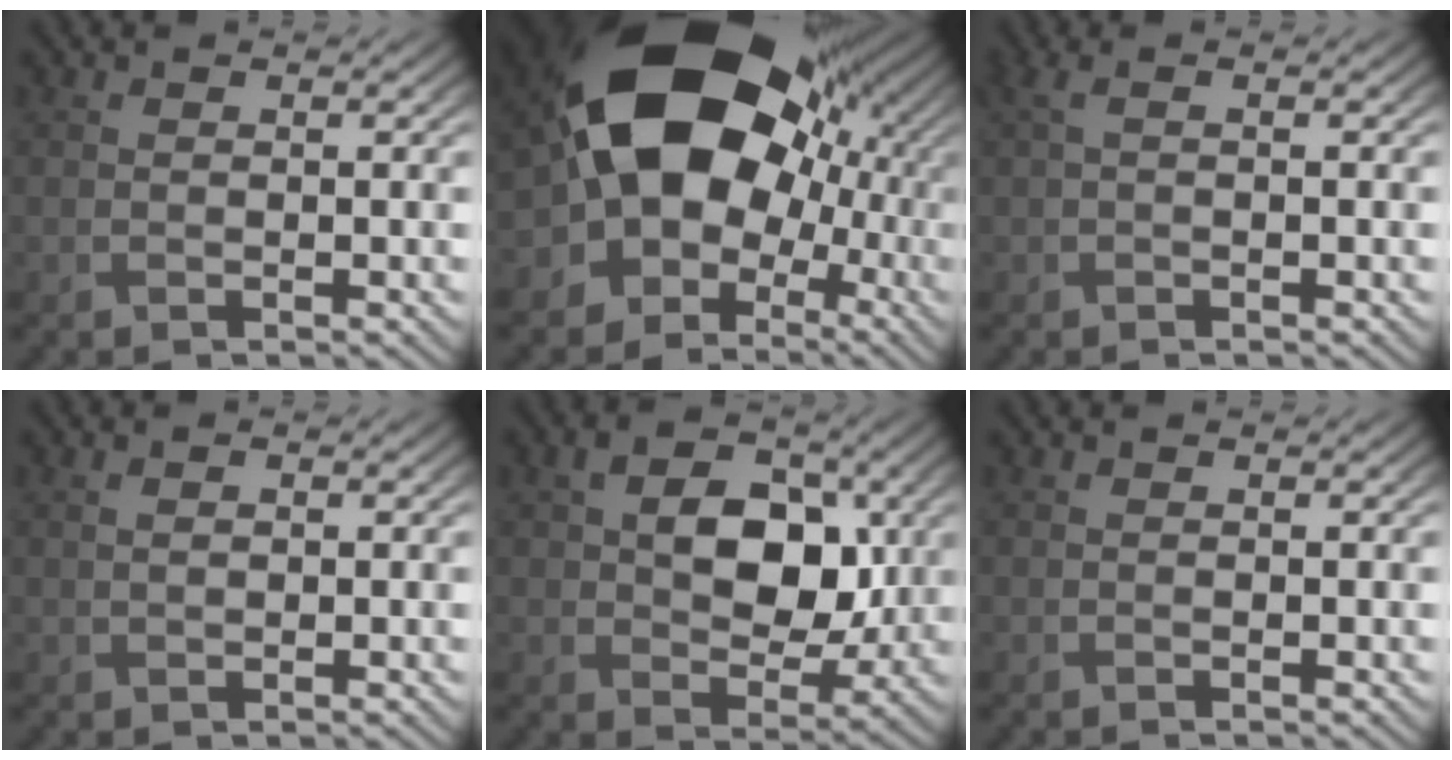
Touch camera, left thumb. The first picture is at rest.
{"total": 20.1, "force": [1.1, 15.6, 12.7], "torque": [-0.208, -0.020, 0.029]}
{"total": 1.5, "force": [0.4, 0.3, 1.4], "torque": [-0.030, 0.009, 0.005]}
{"total": 1.2, "force": [0.3, 0.7, 0.9], "torque": [-0.019, 0.000, 0.009]}
{"total": 8.7, "force": [1.4, 5.9, 6.2], "torque": [-0.108, 0.001, 0.021]}
{"total": 0.0}